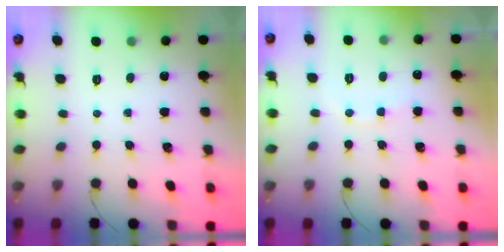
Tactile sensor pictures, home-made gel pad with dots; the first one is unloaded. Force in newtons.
{"total": 7.1, "press": 7.0, "slide": 1.3}